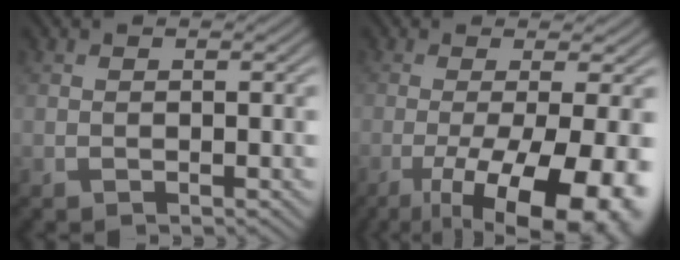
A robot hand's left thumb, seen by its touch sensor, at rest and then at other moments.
{"total": 14.5, "force": [-5.6, 4.2, 12.7], "torque": [-0.183, -0.011, -0.073]}